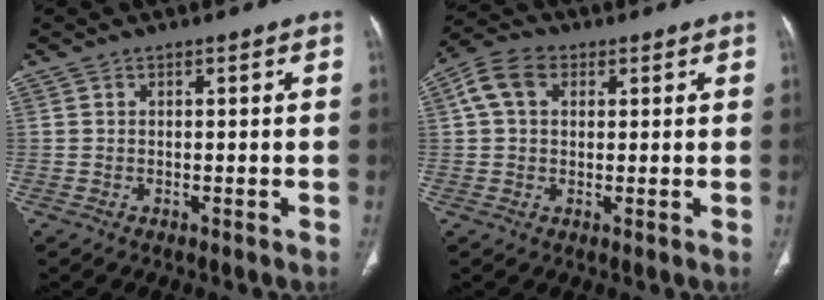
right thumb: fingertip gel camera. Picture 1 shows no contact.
{"total": 6.8, "force": [2.0, 4.9, 4.3], "torque": [-0.081, 0.018, 0.032]}